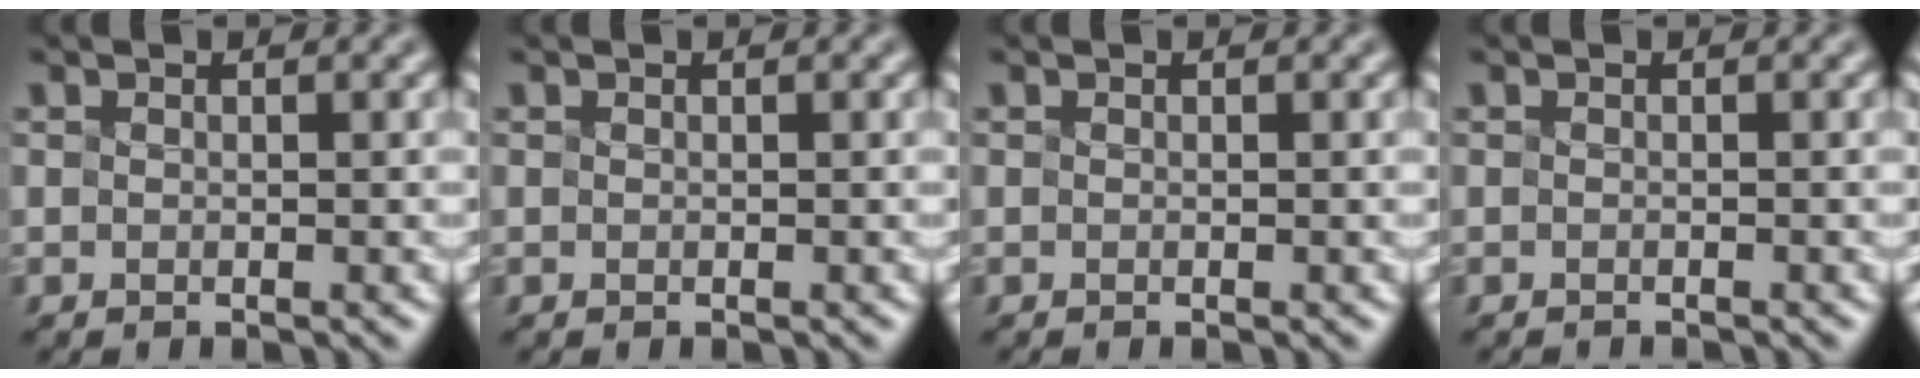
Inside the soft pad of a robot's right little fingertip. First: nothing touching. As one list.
[{"total": 0.0}, {"total": 0.0}, {"total": 1.0, "force": [-1.0, 0.1, 0.3], "torque": [0.005, -0.004, -0.016]}]